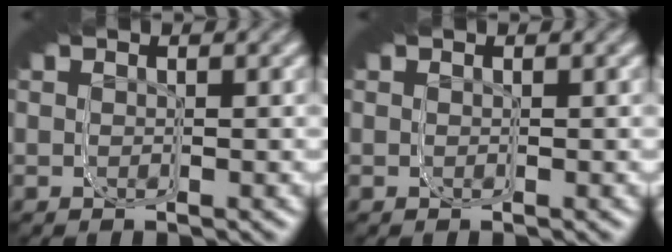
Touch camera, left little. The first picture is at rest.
{"total": 0.0}